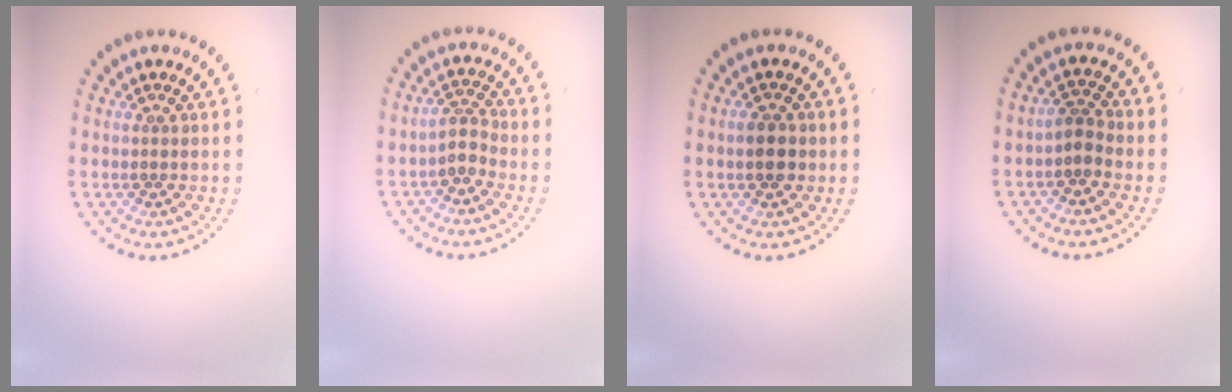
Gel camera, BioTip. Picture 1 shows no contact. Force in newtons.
{"total": 1.9, "press": 1.3, "slide": 1.3}
{"total": 2.2, "press": 2.2, "slide": 0.1}
{"total": 1.6, "press": 1.3, "slide": 0.9}